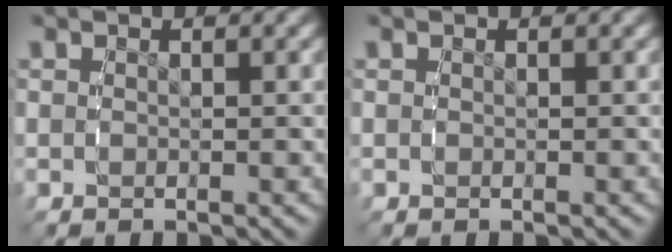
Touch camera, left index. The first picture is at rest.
{"total": 0.0}